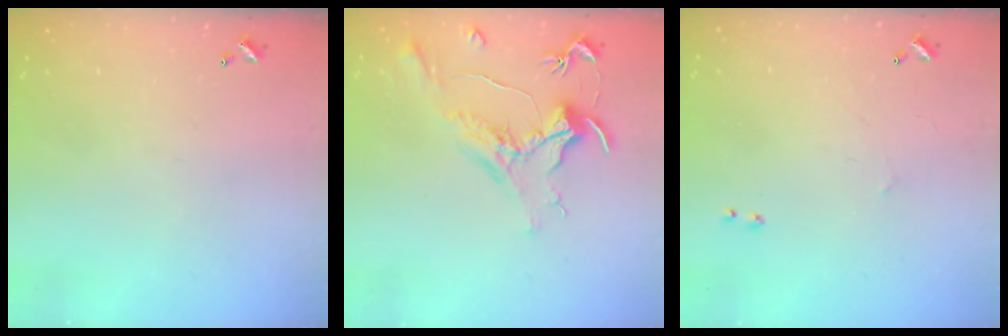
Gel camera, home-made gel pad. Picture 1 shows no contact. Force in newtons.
{"total": 1.6, "press": 1.4, "slide": 0.7}
{"total": 2.5, "press": 2.4, "slide": 0.4}